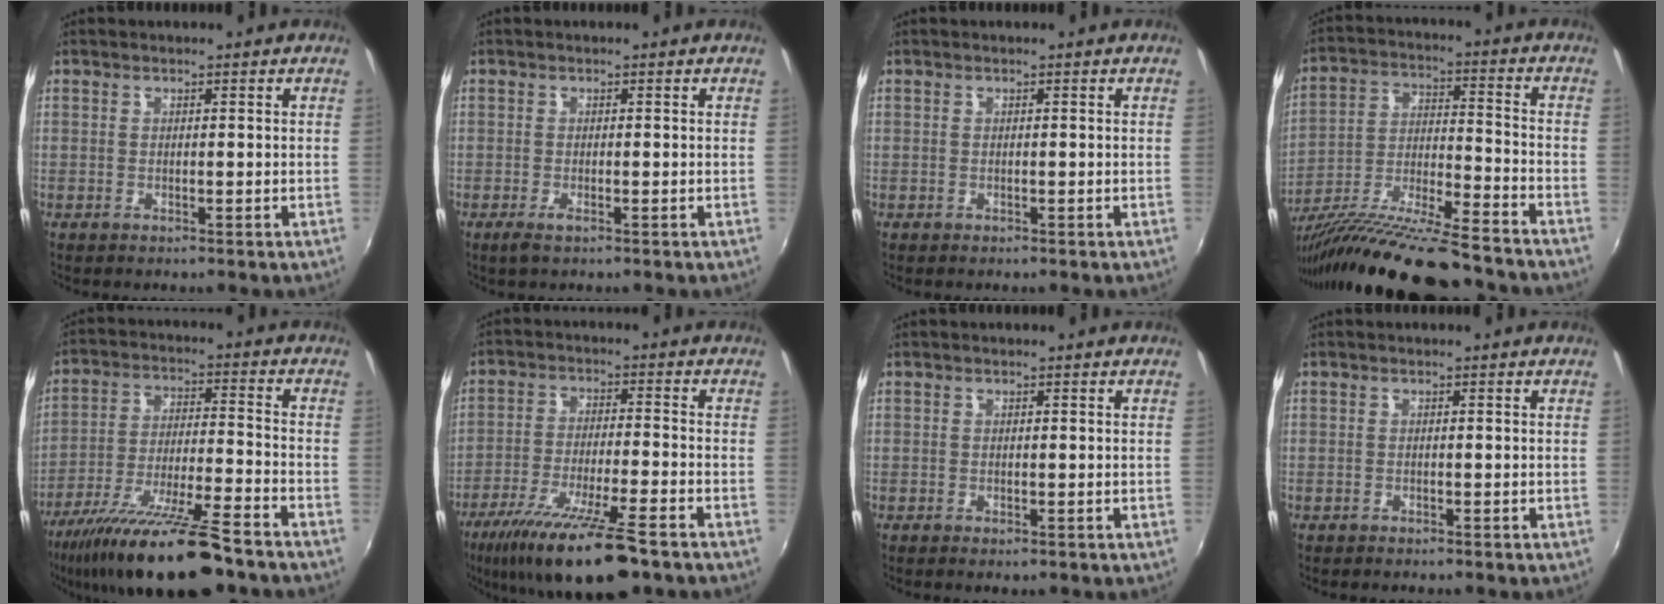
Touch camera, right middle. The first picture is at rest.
{"total": 1.9, "force": [-1.1, 0.4, 1.5], "torque": [-0.030, -0.008, -0.020]}
{"total": 0.0}
{"total": 20.5, "force": [-17.2, 1.3, 11.0], "torque": [-0.202, -0.047, -0.286]}
{"total": 19.5, "force": [-15.3, 2.2, 12.0], "torque": [-0.233, -0.045, -0.257]}
{"total": 16.2, "force": [-11.4, 2.0, 11.4], "torque": [-0.223, -0.048, -0.195]}
{"total": 0.7, "force": [-0.3, 0.4, 0.4], "torque": [-0.008, -0.004, -0.006]}
{"total": 0.8, "force": [-0.7, 0.4, 0.2], "torque": [-0.008, -0.002, -0.012]}